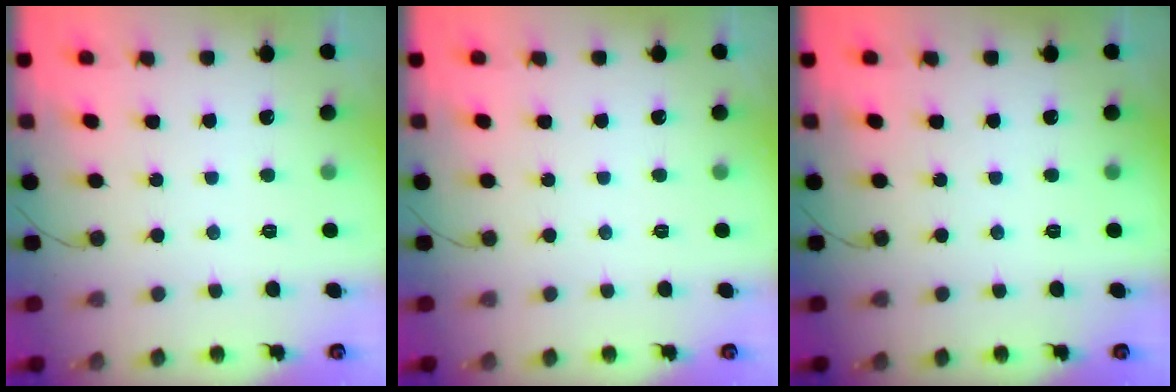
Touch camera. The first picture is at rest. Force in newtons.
{"total": 0.0}
{"total": 0.0}